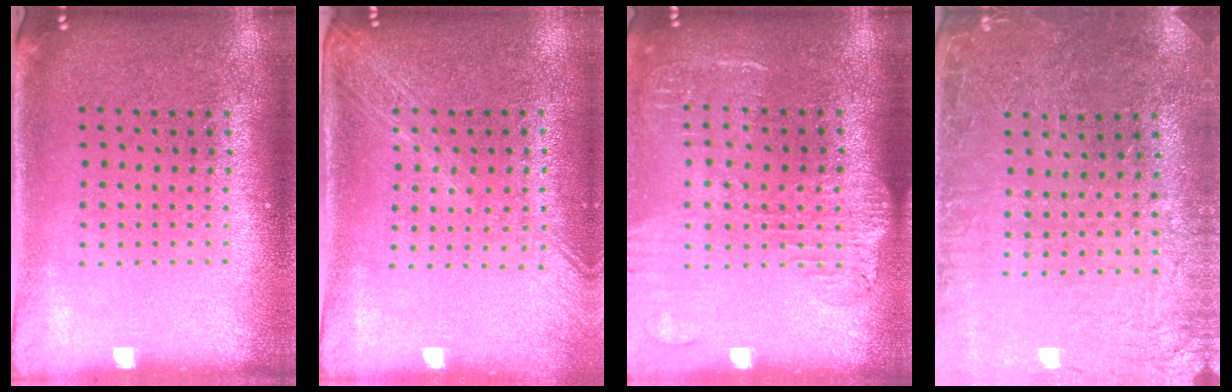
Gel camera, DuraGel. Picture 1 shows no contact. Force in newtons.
{"total": 1.8, "press": 1.5, "slide": 1.0}
{"total": 1.8, "press": 1.6, "slide": 0.9}
{"total": 1.1, "press": 1.1, "slide": 0.1}